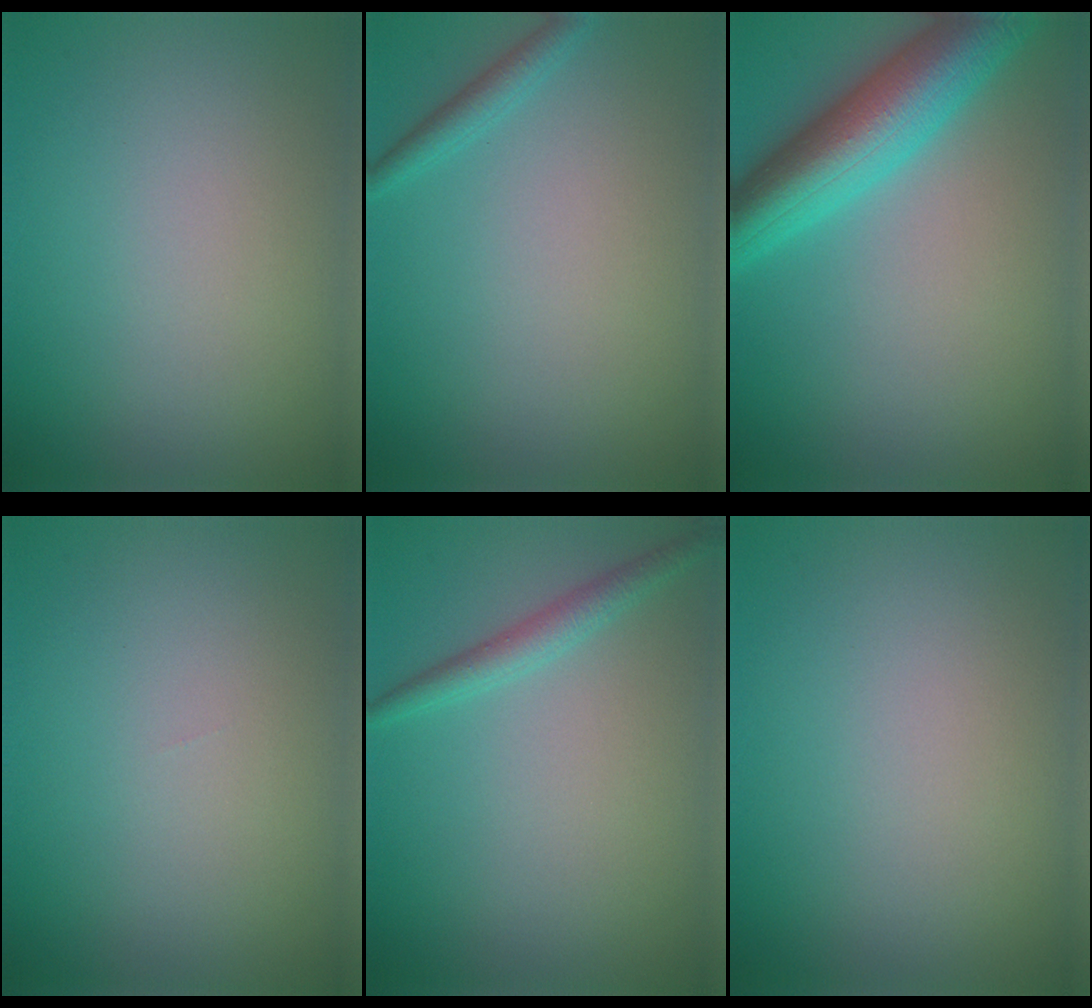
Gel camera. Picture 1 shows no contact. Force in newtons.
{"total": 1.4, "press": 1.4, "slide": 0.1}
{"total": 7.7, "press": 7.7, "slide": 0.3}
{"total": 0.0}
{"total": 1.9, "press": 1.9, "slide": 0.1}
{"total": 0.0}